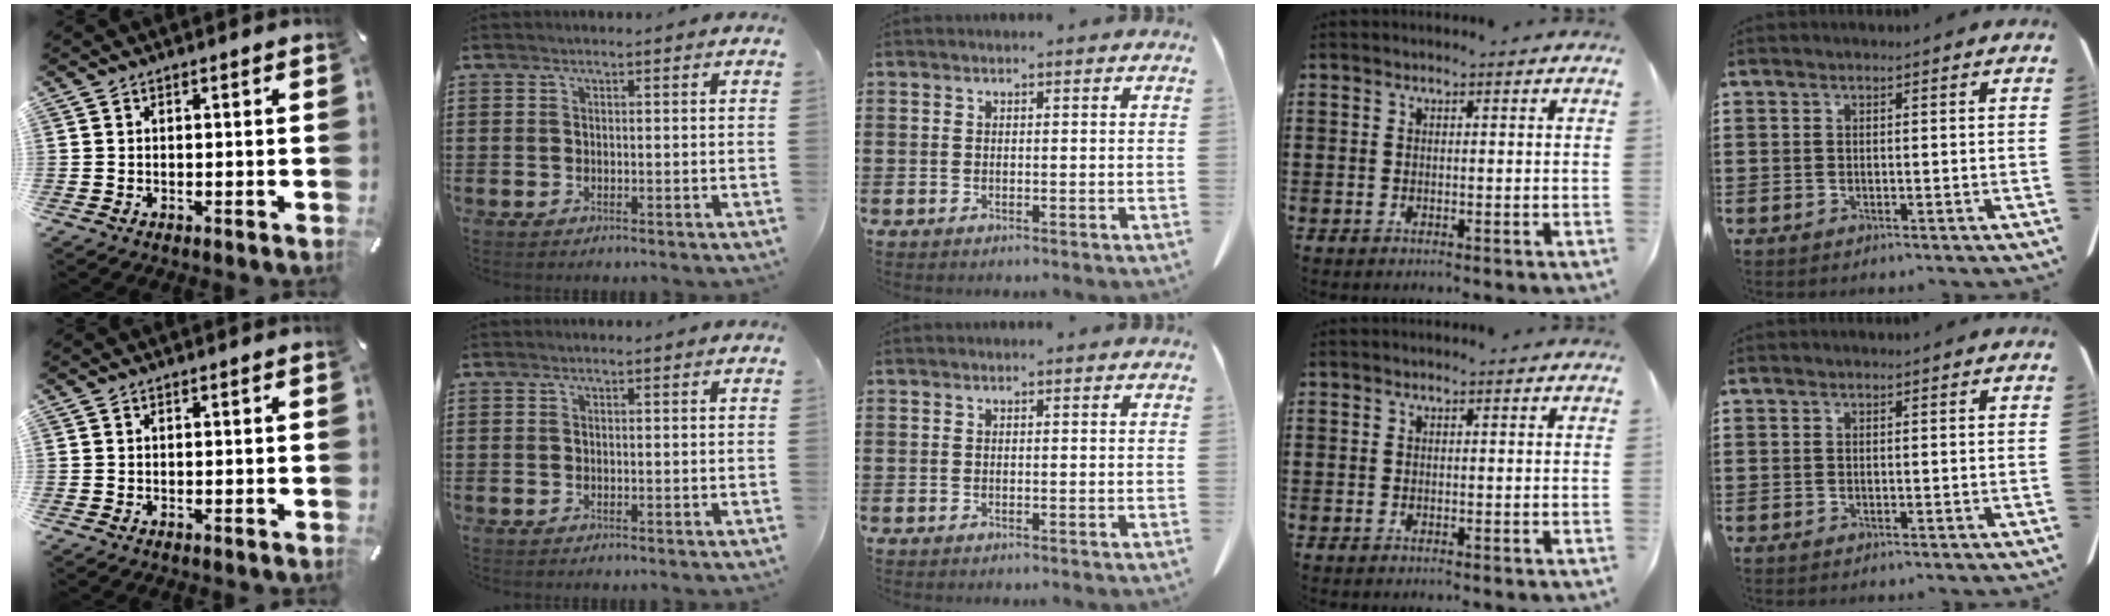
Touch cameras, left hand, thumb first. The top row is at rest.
{}